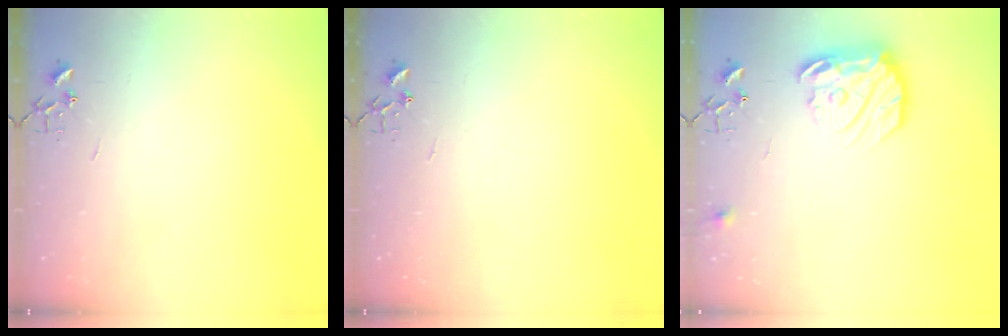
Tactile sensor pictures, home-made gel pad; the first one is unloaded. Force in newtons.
{"total": 0.0}
{"total": 16.2, "press": 16.1, "slide": 1.4}